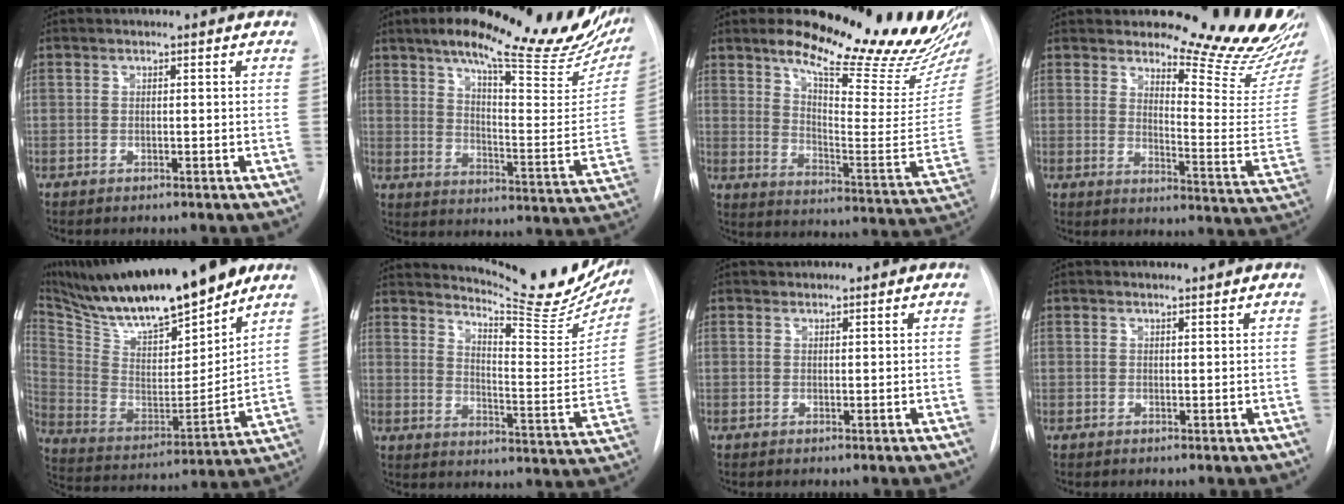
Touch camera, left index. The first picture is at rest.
{"total": 28.5, "force": [20.7, 6.2, 18.6], "torque": [-0.237, -0.016, 0.267]}
{"total": 24.4, "force": [20.9, 2.5, 12.3], "torque": [-0.175, -0.100, 0.267]}
{"total": 19.0, "force": [17.7, 1.8, 6.8], "torque": [-0.080, -0.137, 0.205]}
{"total": 24.6, "force": [19.8, 4.0, 14.1], "torque": [-0.260, -0.010, 0.334]}
{"total": 20.0, "force": [17.8, 2.9, 8.7], "torque": [-0.123, -0.071, 0.225]}
{"total": 0.7, "force": [0.6, 0.3, -0.1], "torque": [-0.001, 0.007, 0.010]}
{"total": 1.4, "force": [1.4, -0.1, 0.0], "torque": [-0.006, 0.002, 0.022]}